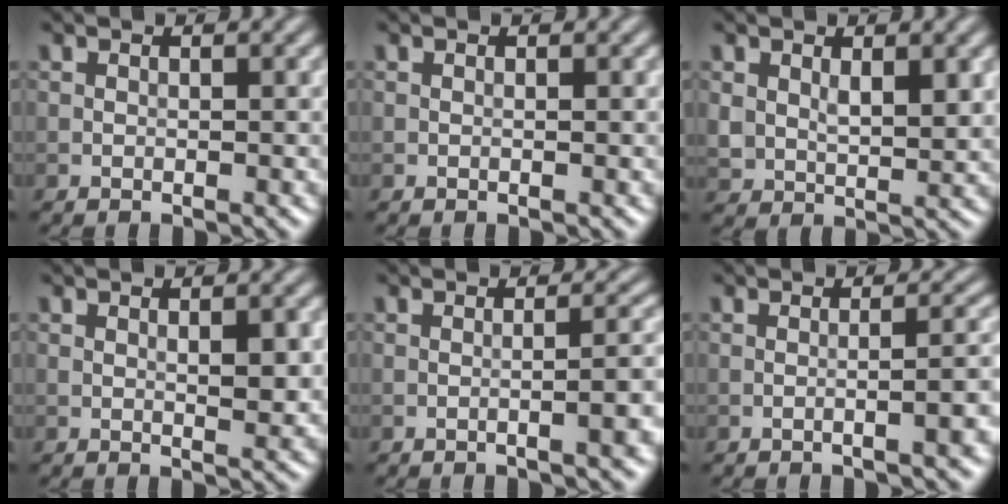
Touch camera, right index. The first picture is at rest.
{"total": 0.0}
{"total": 3.5, "force": [1.1, 2.1, 2.6], "torque": [-0.055, -0.010, 0.028]}
{"total": 2.5, "force": [0.4, 0.8, 2.3], "torque": [-0.039, -0.003, 0.009]}
{"total": 4.2, "force": [-0.9, 1.3, 3.9], "torque": [-0.022, 0.019, -0.020]}
{"total": 3.8, "force": [-1.1, 1.2, 3.5], "torque": [-0.014, 0.022, -0.021]}